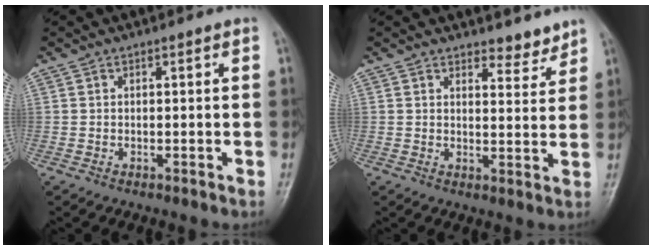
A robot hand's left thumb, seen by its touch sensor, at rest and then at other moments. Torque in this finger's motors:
{"motor_torque": [-0.21, -0.19, 0.01, 0.01, 0.05]}